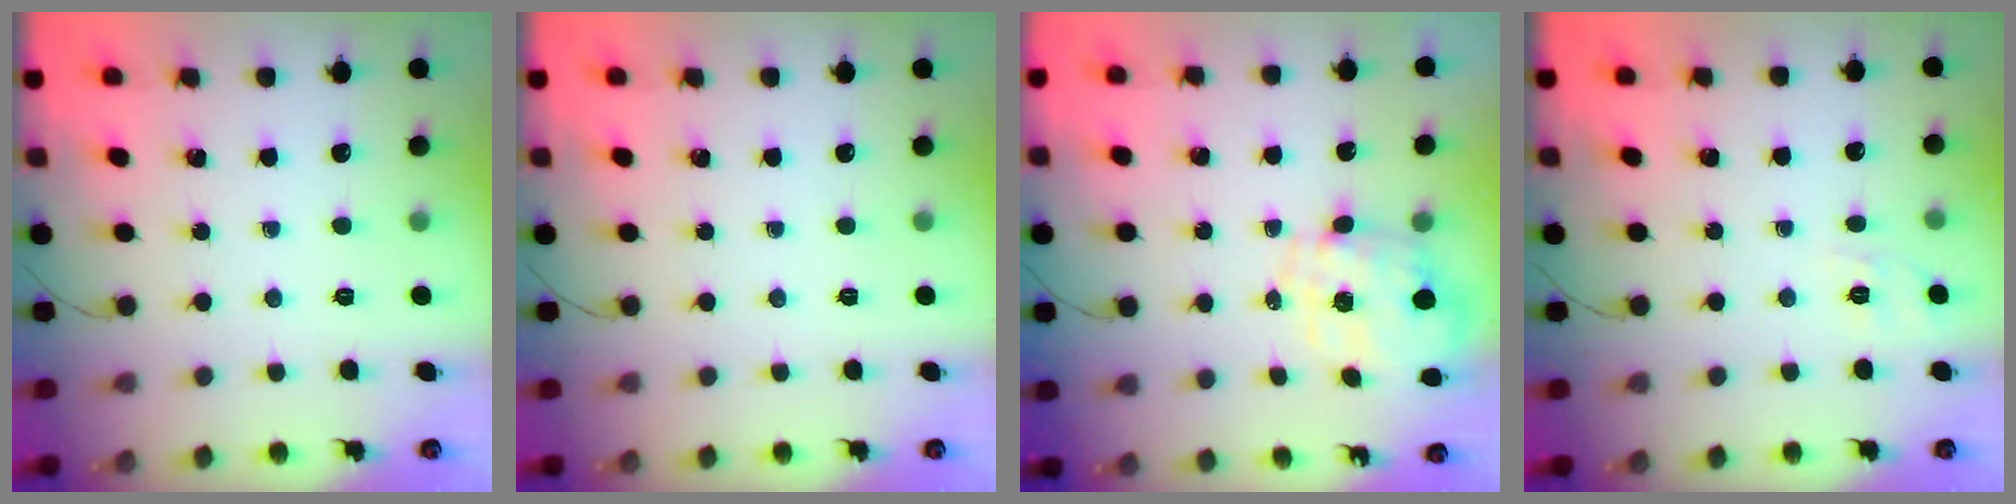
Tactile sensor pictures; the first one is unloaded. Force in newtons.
{"total": 0.0}
{"total": 2.1, "press": 1.7, "slide": 1.1}
{"total": 1.6, "press": 0.0, "slide": 1.6}